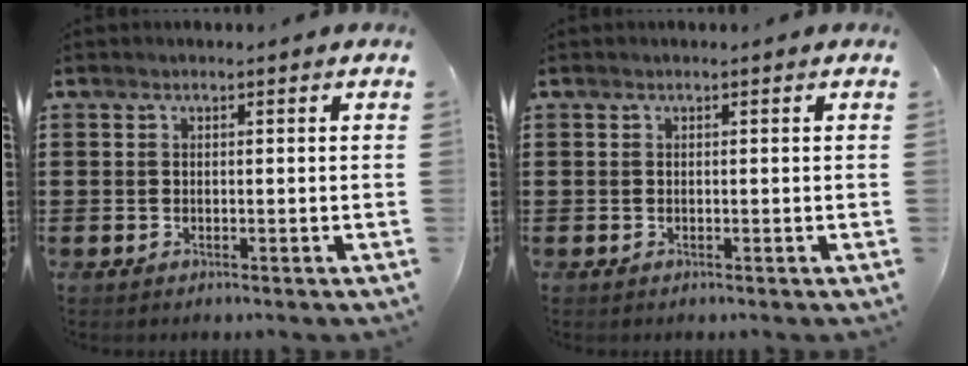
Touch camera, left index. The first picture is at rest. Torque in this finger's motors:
{"motor_torque": [-0.01, -0.01, 0.02, -0.01]}